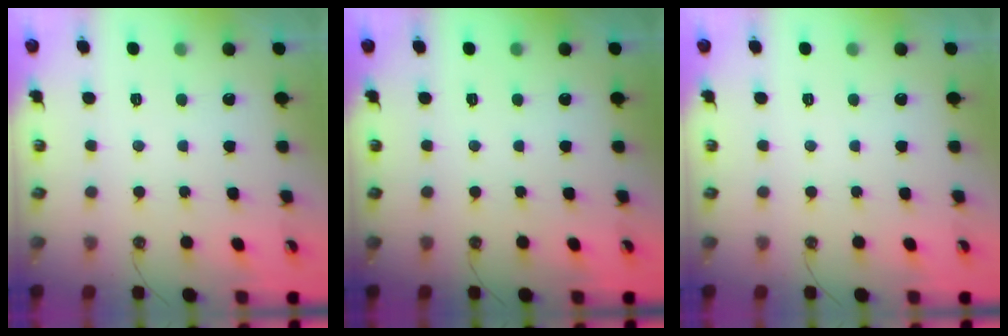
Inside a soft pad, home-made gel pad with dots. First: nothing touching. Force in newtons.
{"total": 0.0}
{"total": 0.0}